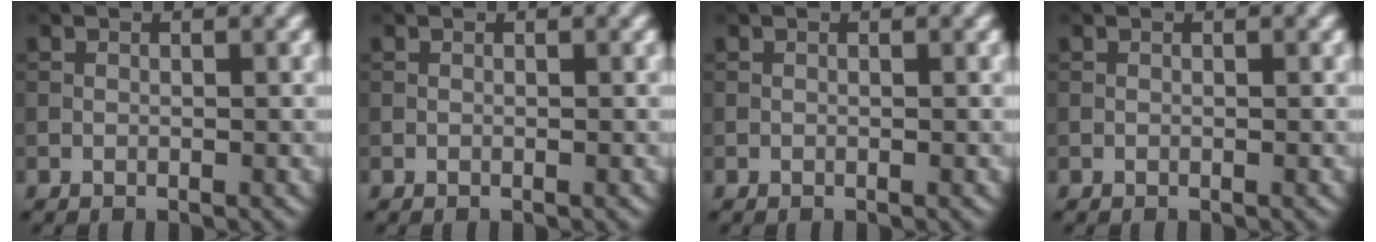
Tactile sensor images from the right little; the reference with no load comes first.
{"total": 0.0}
{"total": 0.0}
{"total": 0.0}